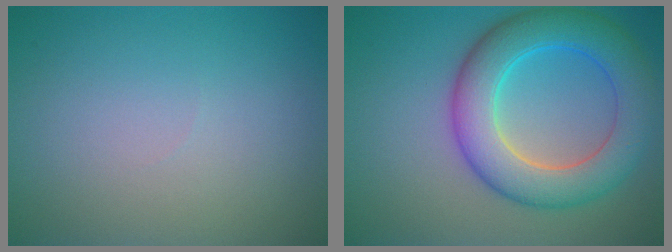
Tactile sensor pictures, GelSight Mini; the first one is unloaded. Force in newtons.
{"total": 8.0, "press": 8.0, "slide": 0.2}